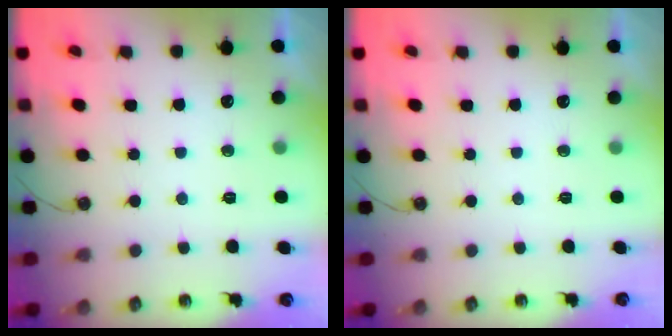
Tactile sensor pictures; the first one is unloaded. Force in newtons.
{"total": 0.0}